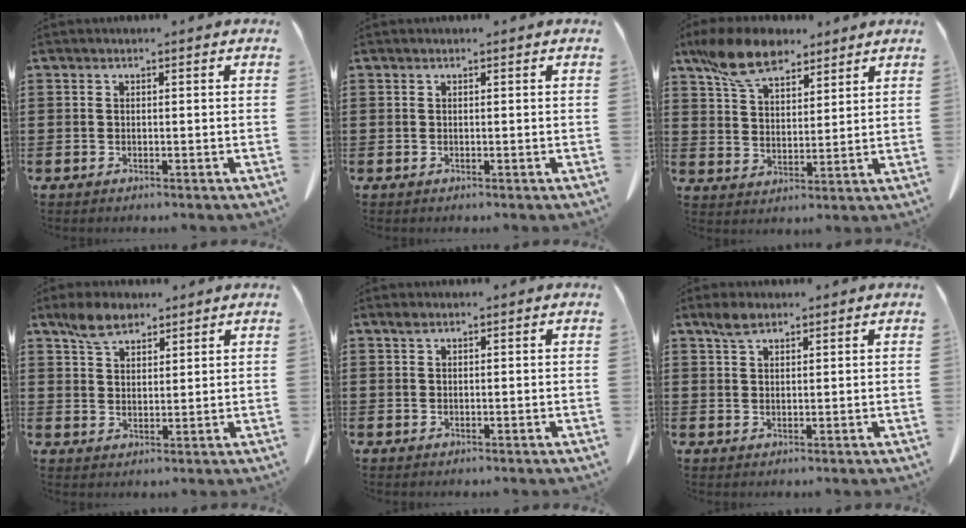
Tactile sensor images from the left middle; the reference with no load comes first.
{"total": 0.0}
{"total": 10.2, "force": [7.8, 4.1, 5.2], "torque": [-0.127, -0.007, 0.147]}
{"total": 5.1, "force": [3.7, 2.4, 2.4], "torque": [-0.059, 0.006, 0.071]}
{"total": 0.7, "force": [0.4, 0.3, 0.5], "torque": [-0.011, 0.001, 0.008]}
{"total": 2.8, "force": [2.0, 1.2, 1.6], "torque": [-0.037, 0.003, 0.037]}